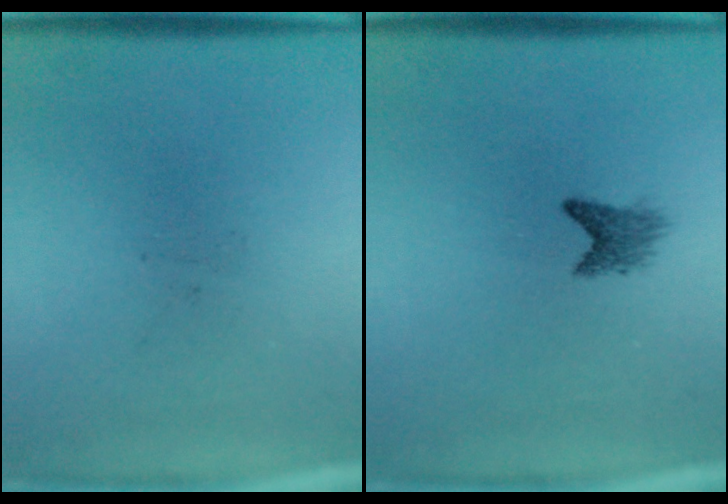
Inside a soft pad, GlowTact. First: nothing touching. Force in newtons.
{"total": 2.1}